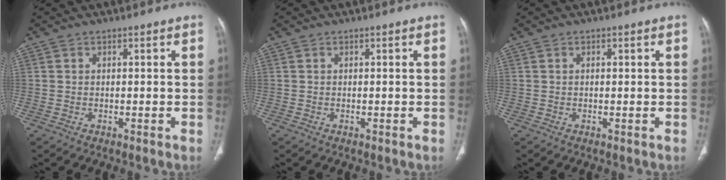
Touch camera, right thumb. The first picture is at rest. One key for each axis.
{"total": 0.0}
{"total": 0.0}